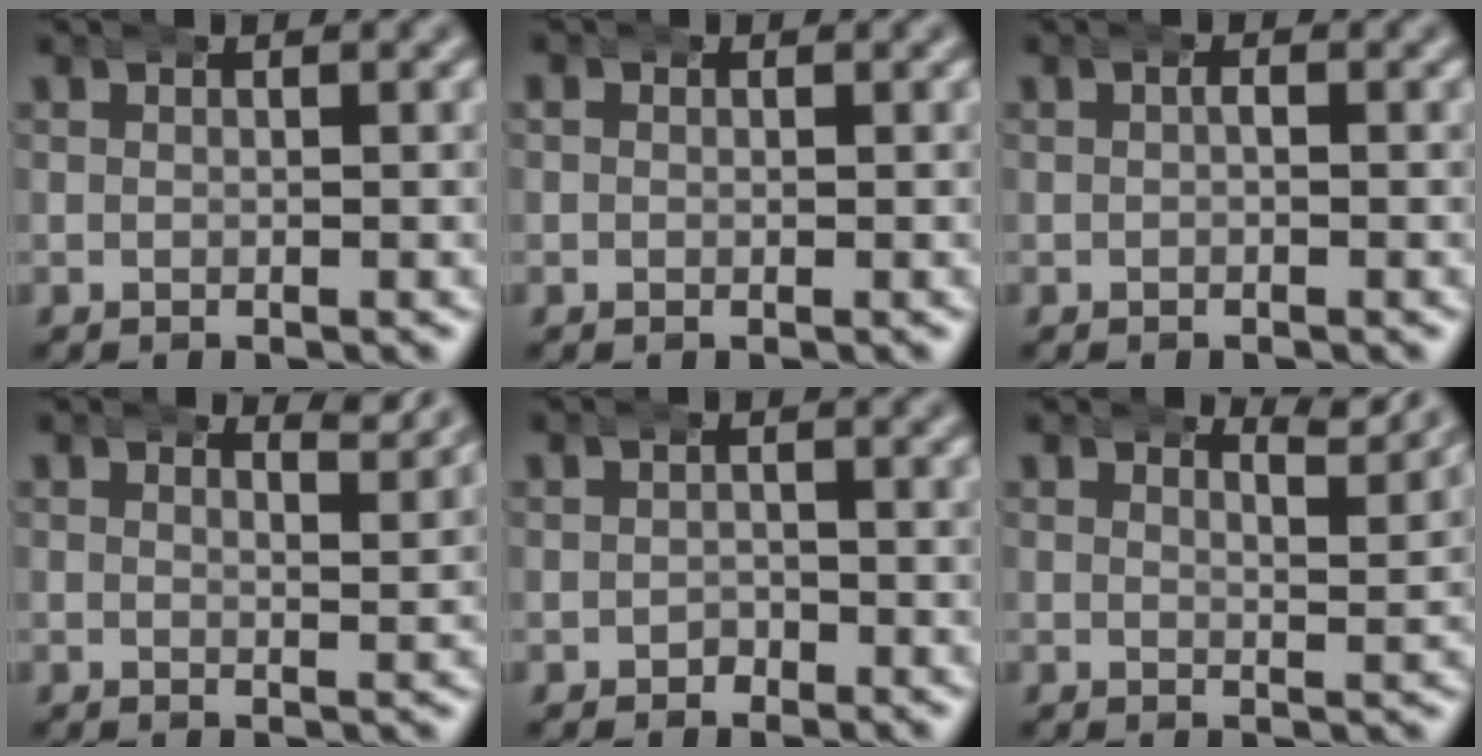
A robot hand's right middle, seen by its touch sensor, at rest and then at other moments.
{"total": 1.0, "force": [0.3, 0.9, 0.3], "torque": [-0.010, 0.000, 0.001]}
{"total": 0.5, "force": [-0.1, 0.2, 0.5], "torque": [-0.011, -0.002, 0.000]}
{"total": 2.8, "force": [2.6, 0.2, 0.9], "torque": [-0.010, -0.009, 0.040]}
{"total": 1.0, "force": [-0.6, 0.7, -0.2], "torque": [0.007, 0.000, -0.015]}
{"total": 3.2, "force": [3.0, 0.2, 1.1], "torque": [-0.014, -0.012, 0.047]}